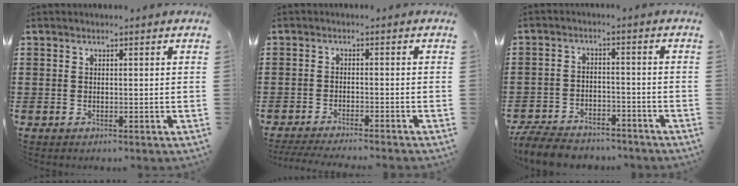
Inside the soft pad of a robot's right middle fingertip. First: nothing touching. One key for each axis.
{"total": 2.9, "fx": -2.7, "fy": -0.3, "fz": 0.8, "tx": -0.021, "ty": -0.007, "tz": -0.056}
{"total": 6.4, "fx": -6.1, "fy": 1.3, "fz": 1.5, "tx": -0.036, "ty": 0.008, "tz": -0.121}